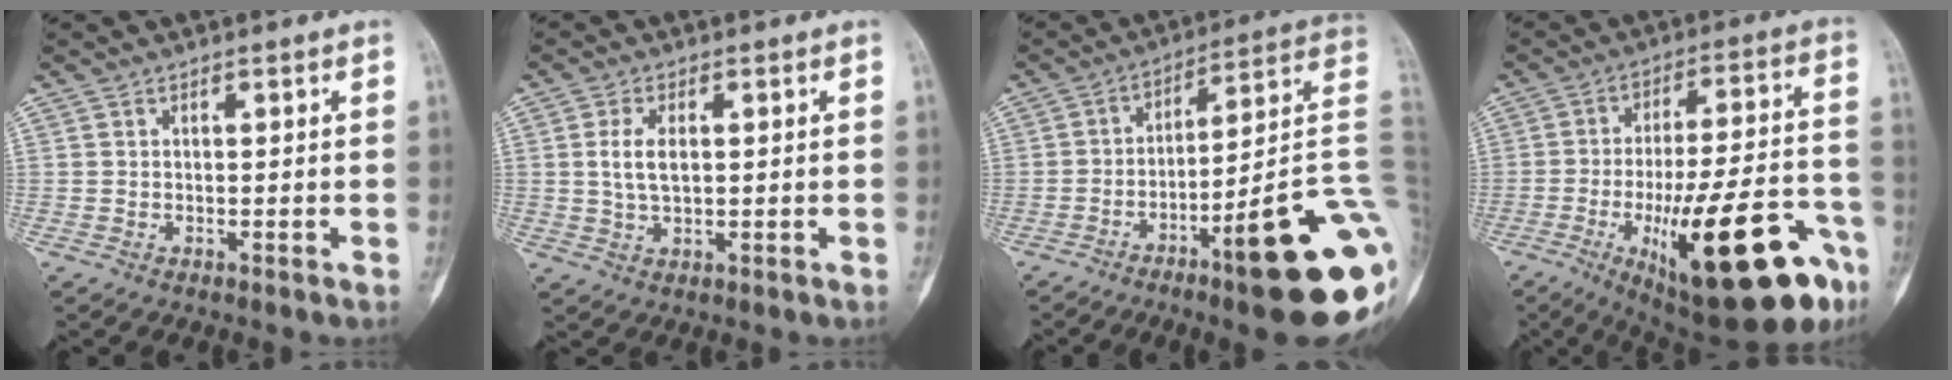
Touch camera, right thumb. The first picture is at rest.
{"total": 4.5, "force": [0.9, 2.2, 3.8], "torque": [-0.082, -0.001, 0.016]}
{"total": 24.1, "force": [-8.8, 3.6, 22.1], "torque": [-0.229, 0.050, -0.122]}
{"total": 28.0, "force": [-12.0, 8.7, 23.8], "torque": [-0.312, 0.046, -0.161]}